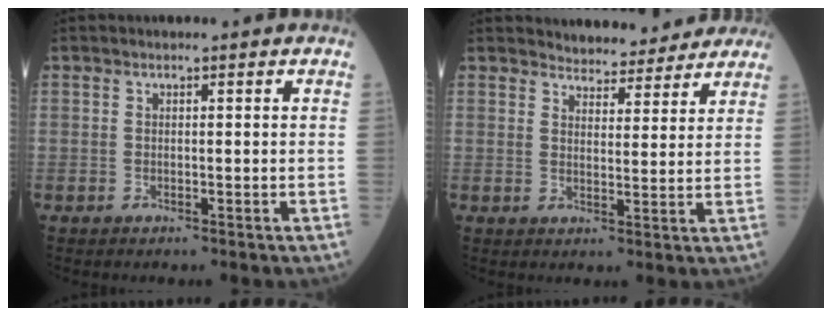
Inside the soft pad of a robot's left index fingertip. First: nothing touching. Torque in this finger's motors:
{"motor_torque": [0.77, -0.87, 0.08, 0.00]}